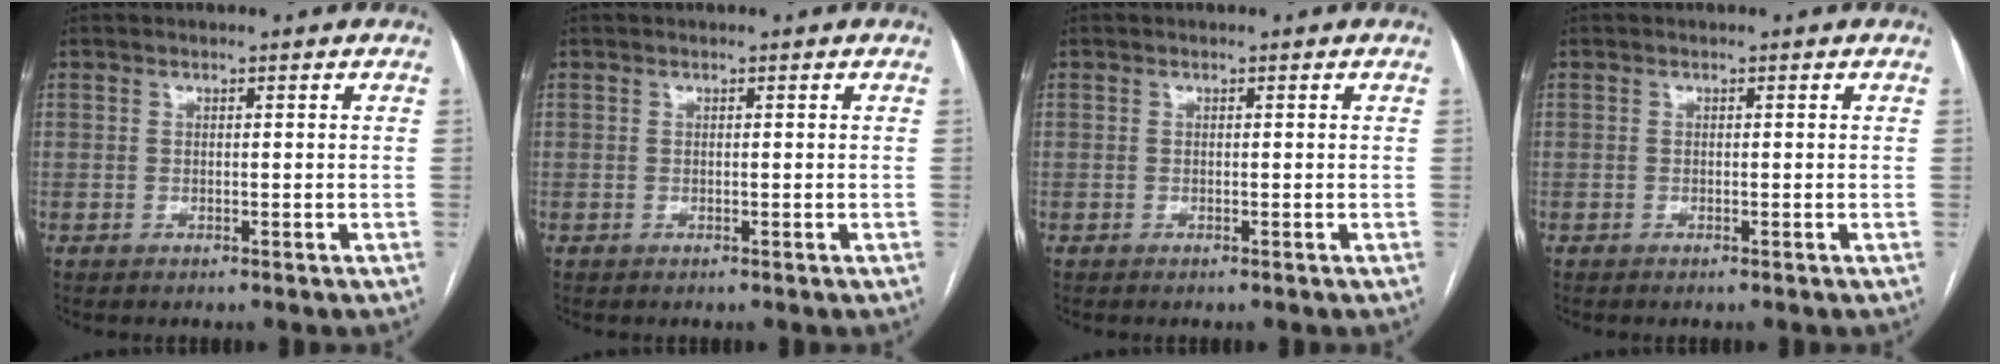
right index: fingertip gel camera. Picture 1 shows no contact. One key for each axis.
{"total": 0.0}
{"total": 0.0}
{"total": 0.0}